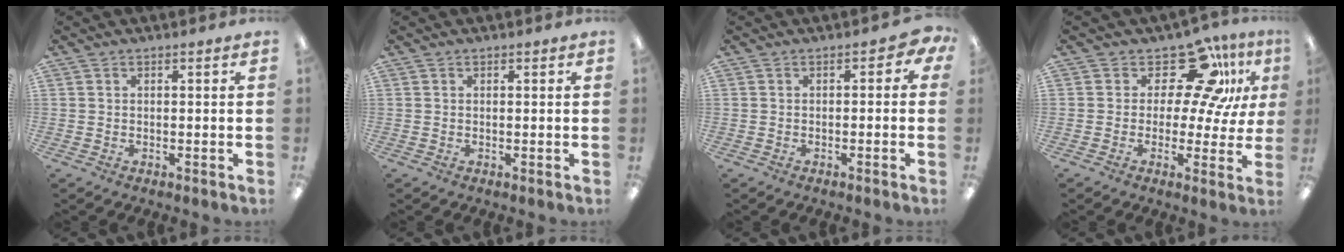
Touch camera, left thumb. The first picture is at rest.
{"total": 0.6, "force": [0.4, 0.5, 0.1], "torque": [0.007, 0.000, 0.005]}
{"total": 2.2, "force": [-0.9, 1.7, 1.2], "torque": [-0.013, 0.007, -0.019]}
{"total": 14.9, "force": [9.2, 7.1, 9.3], "torque": [-0.137, -0.063, 0.157]}